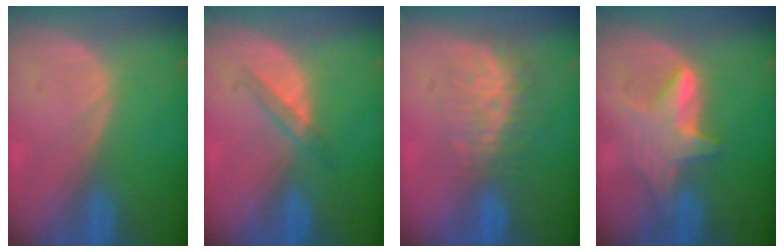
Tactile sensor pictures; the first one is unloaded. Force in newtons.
{"total": 2.6, "press": 2.4, "slide": 1.0}
{"total": 8.3, "press": 7.2, "slide": 4.1}
{"total": 6.0, "press": 5.9, "slide": 1.1}